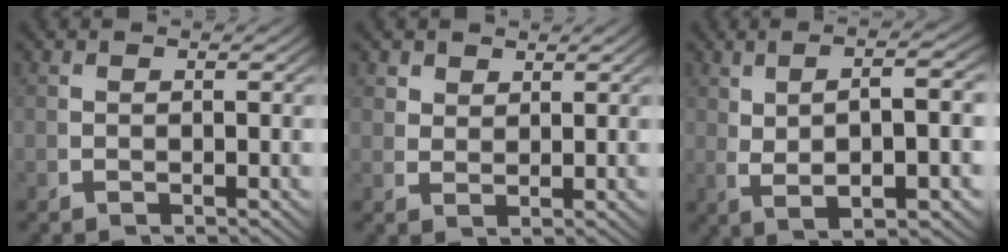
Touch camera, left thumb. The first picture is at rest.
{"total": 2.3, "force": [1.9, 1.0, 0.7], "torque": [-0.008, -0.007, 0.044]}
{"total": 7.1, "force": [0.8, 2.7, 6.5], "torque": [-0.116, 0.005, 0.026]}